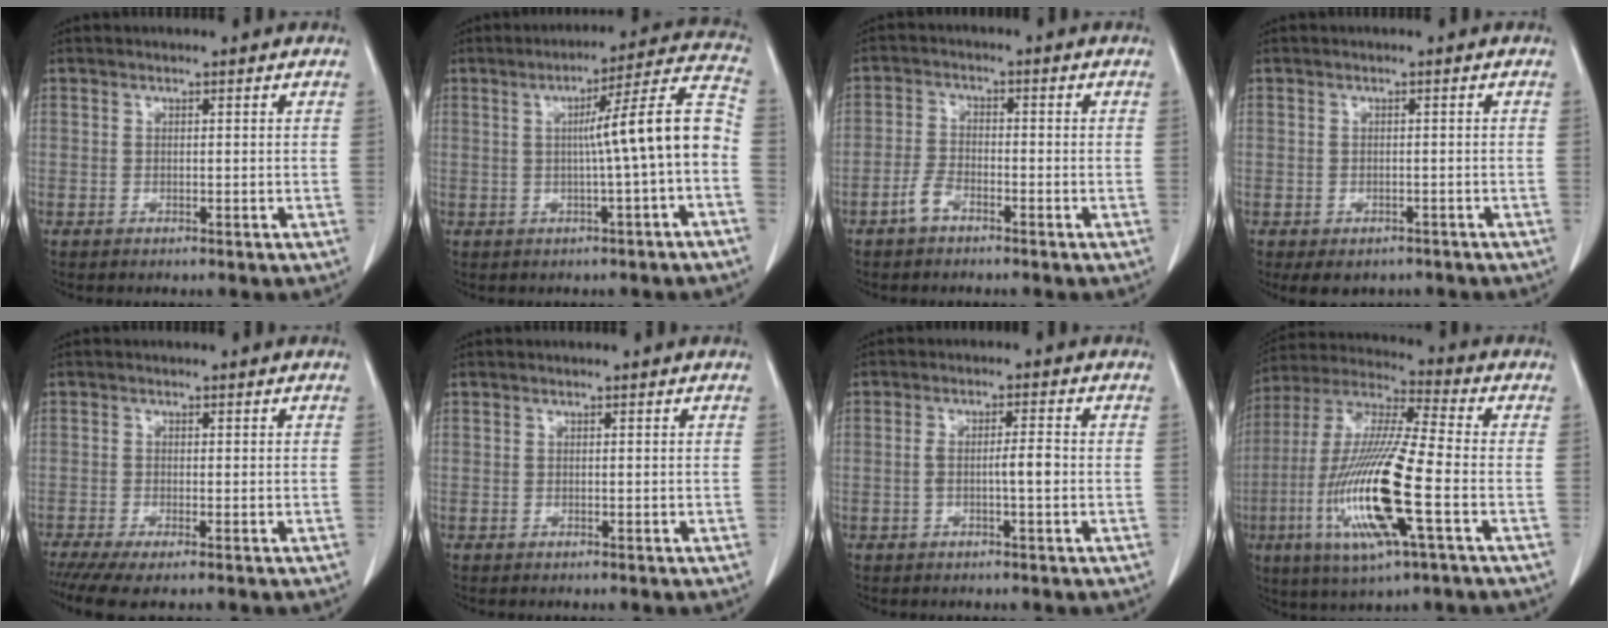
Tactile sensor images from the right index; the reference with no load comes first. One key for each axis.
{"total": 10.7, "fx": -1.0, "fy": -0.9, "fz": 10.6, "tx": -0.146, "ty": 0.026, "tz": -0.017}
{"total": 3.3, "fx": -2.3, "fy": 1.4, "fz": 1.9, "tx": -0.042, "ty": 0.005, "tz": -0.045}
{"total": 4.9, "fx": -3.5, "fy": 3.1, "fz": 1.3, "tx": -0.005, "ty": 0.003, "tz": -0.044}
{"total": 4.8, "fx": -3.4, "fy": 0.6, "fz": 3.2, "tx": -0.053, "ty": -0.012, "tz": -0.059}
{"total": 0.0}
{"total": 3.4, "fx": -0.6, "fy": 0.3, "fz": 3.4, "tx": -0.061, "ty": 0.009, "tz": -0.008}
{"total": 18.7, "fx": -5.0, "fy": 1.6, "fz": 17.9, "tx": -0.379, "ty": -0.019, "tz": -0.094}